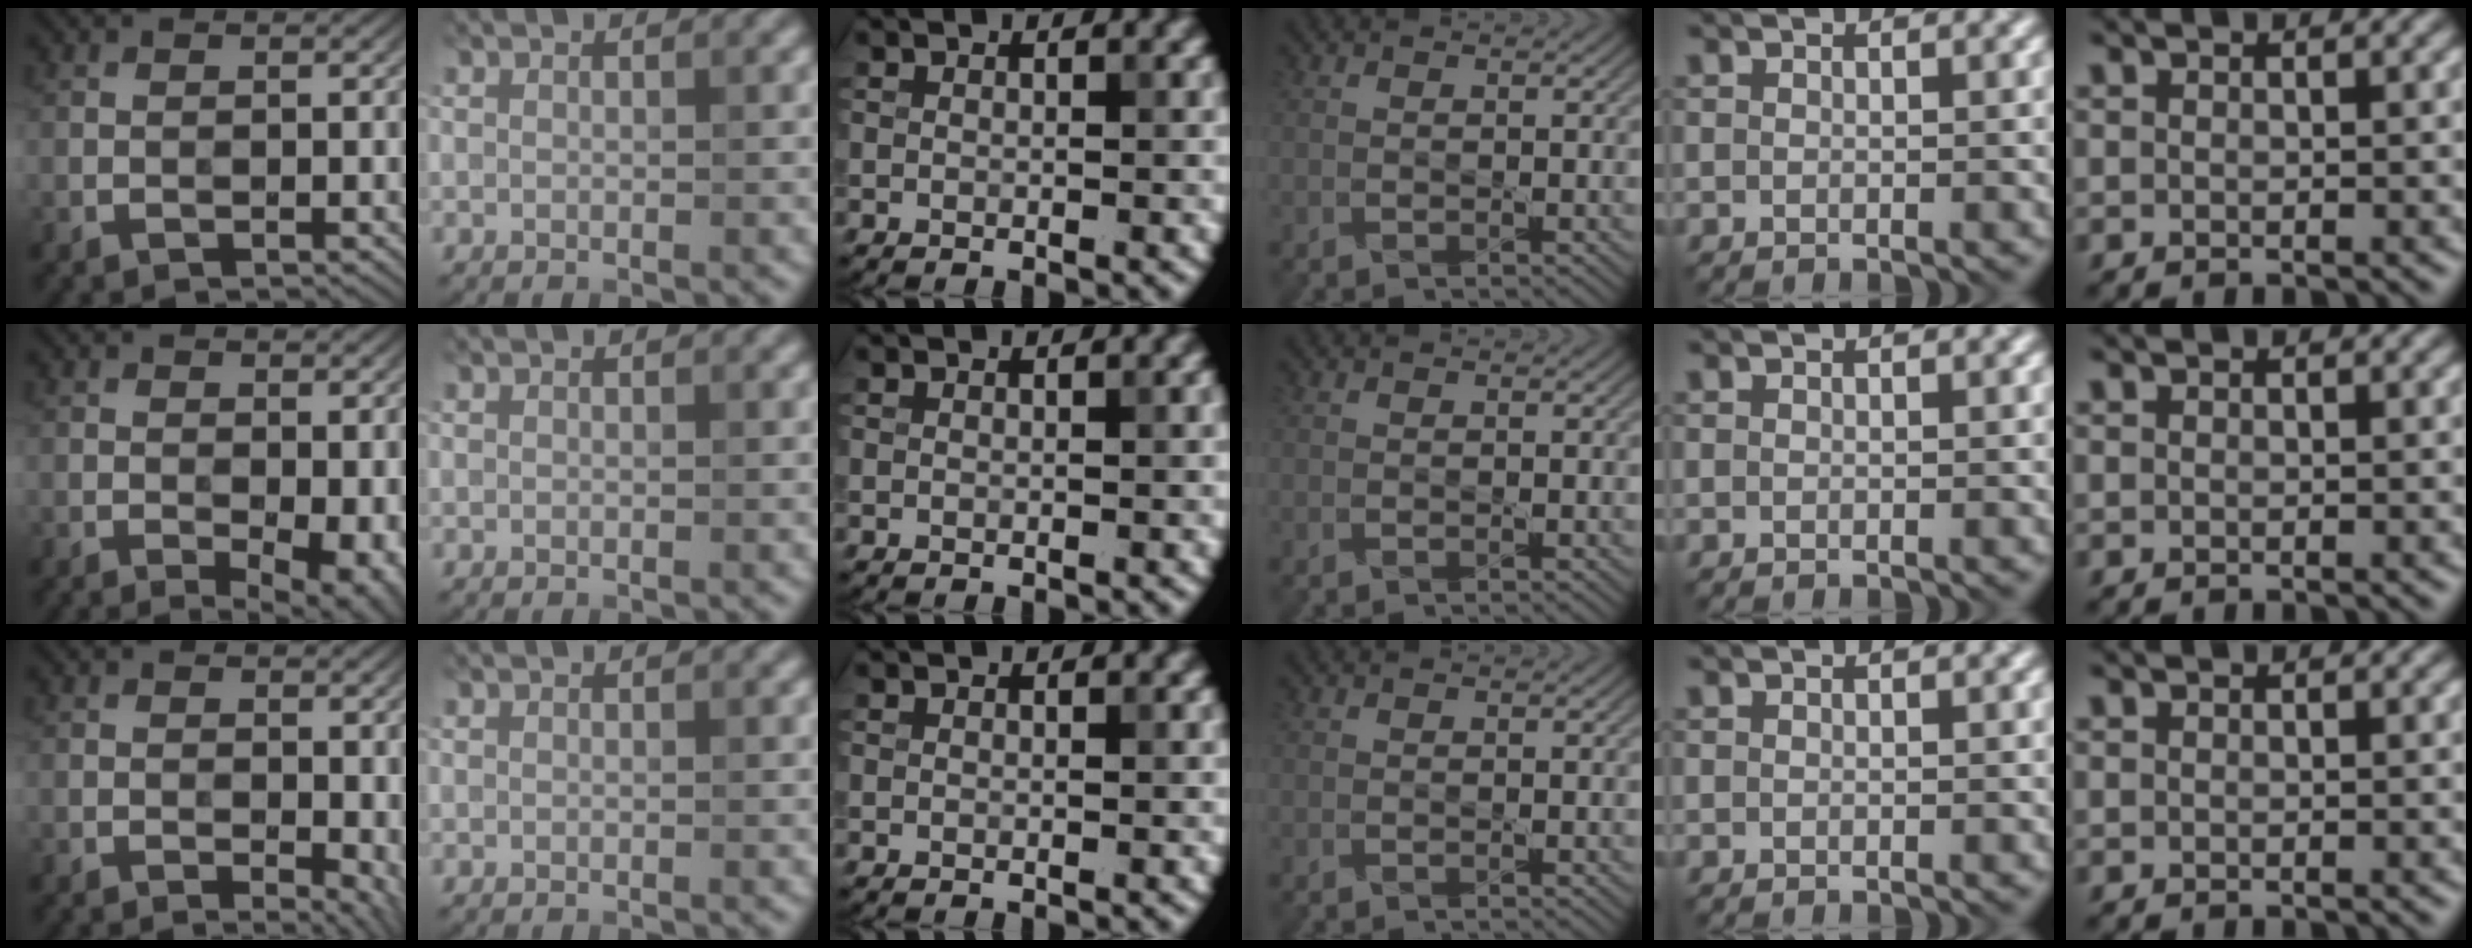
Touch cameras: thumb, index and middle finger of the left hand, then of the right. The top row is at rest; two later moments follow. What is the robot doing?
{"motion": "pour", "object": "oil cruet"}